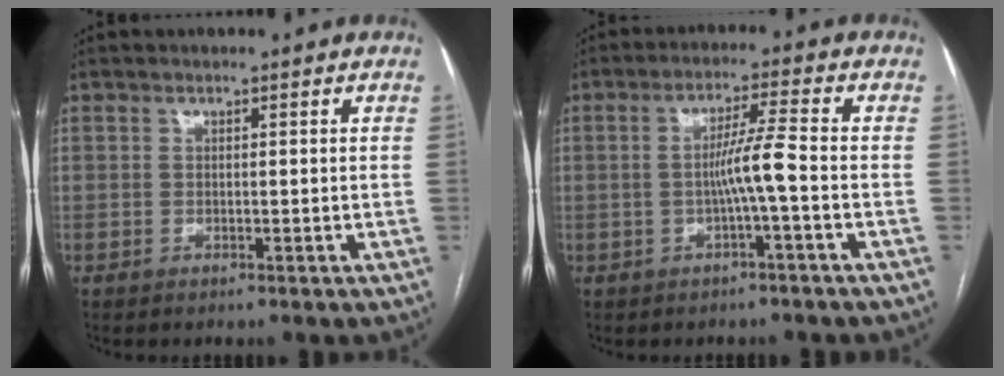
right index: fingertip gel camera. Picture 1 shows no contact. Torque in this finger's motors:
{"motor_torque": [0.25, -0.04, 0.16, 0.10]}